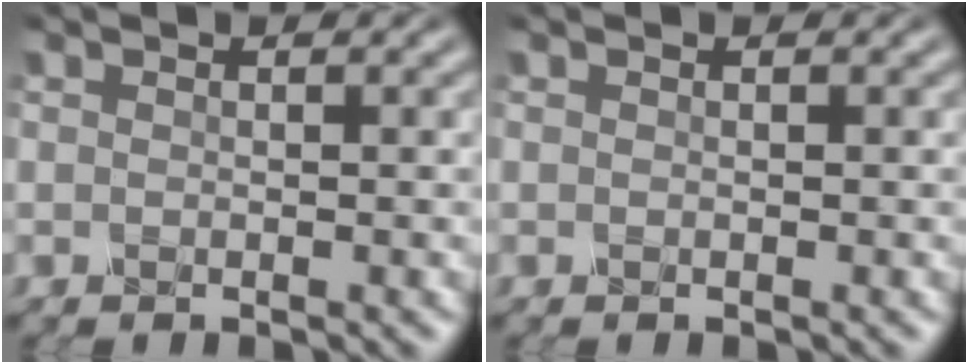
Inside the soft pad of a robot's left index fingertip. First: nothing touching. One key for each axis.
{"total": 0.0}